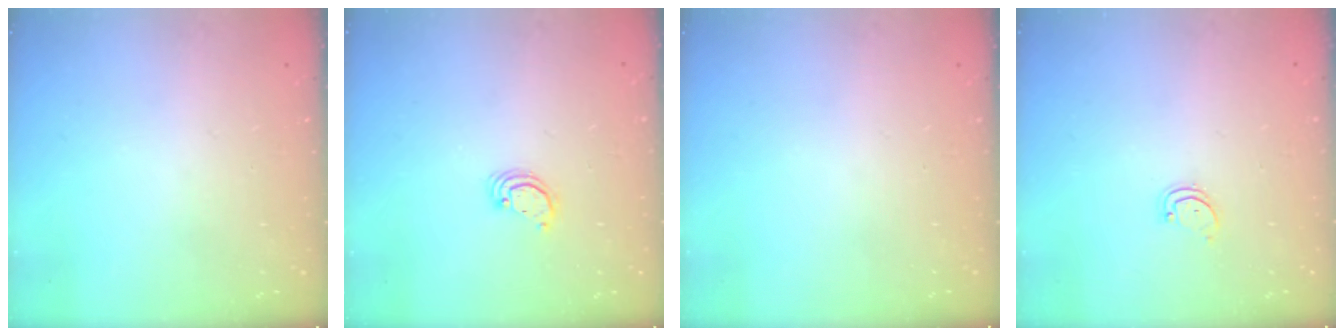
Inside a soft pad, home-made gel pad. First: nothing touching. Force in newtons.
{"total": 2.8, "press": 2.8, "slide": 0.2}
{"total": 0.0}
{"total": 2.3, "press": 2.3, "slide": 0.1}